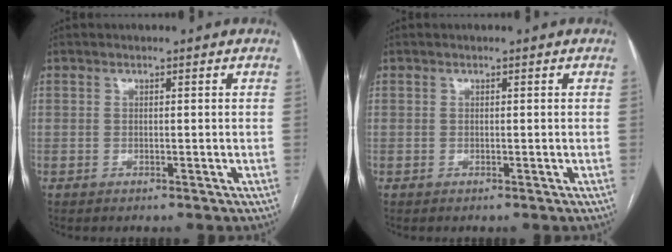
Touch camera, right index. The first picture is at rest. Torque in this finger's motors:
{"motor_torque": [0.00, 0.00, 0.00, 0.00]}